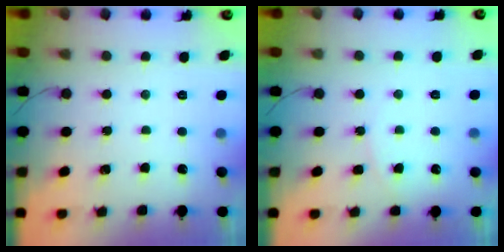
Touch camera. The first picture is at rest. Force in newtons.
{"total": 4.2, "press": 4.2, "slide": 0.2}